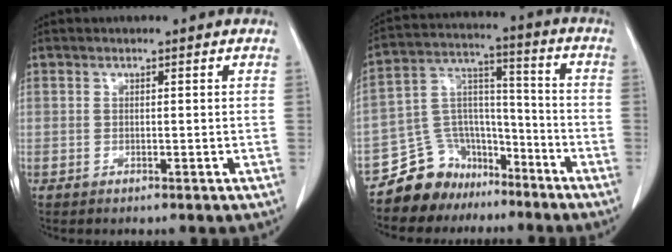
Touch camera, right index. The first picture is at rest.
{"total": 11.3, "force": [-8.9, 6.8, 1.3], "torque": [-0.027, 0.068, -0.154]}